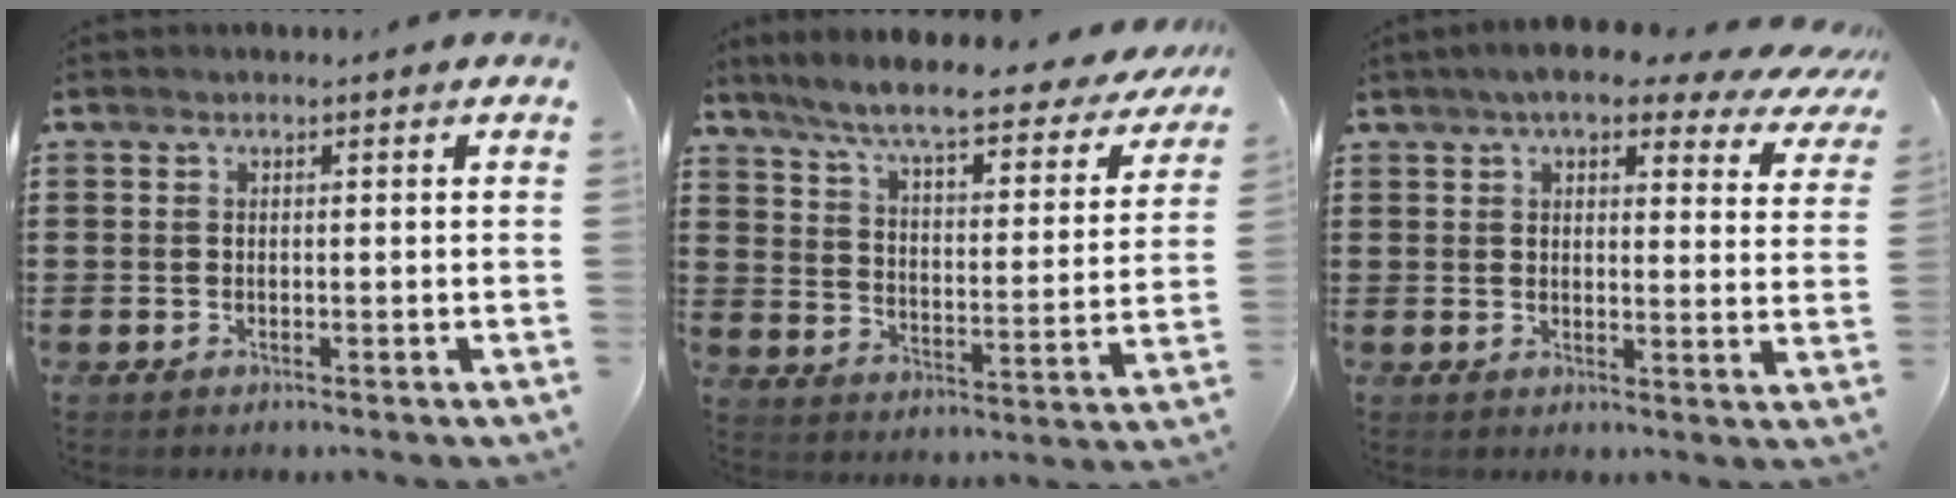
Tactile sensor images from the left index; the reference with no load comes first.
{"total": 7.5, "force": [6.4, 0.1, 3.9], "torque": [-0.101, -0.040, 0.103]}
{"total": 6.7, "force": [5.5, 1.4, 3.7], "torque": [-0.080, -0.012, 0.096]}